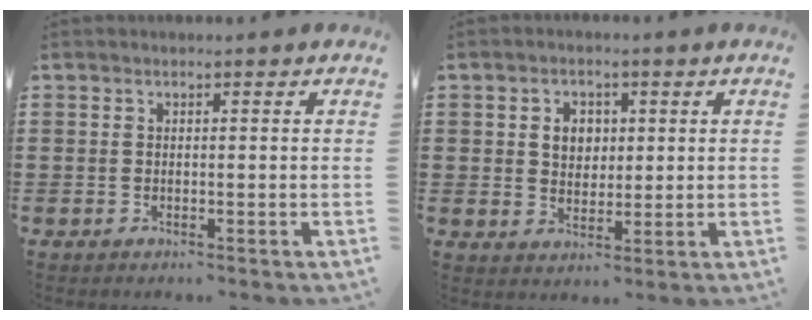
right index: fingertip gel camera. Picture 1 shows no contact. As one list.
[{"total": 3.7, "force": [0.8, 3.0, 2.0], "torque": [-0.043, 0.008, 0.009]}]